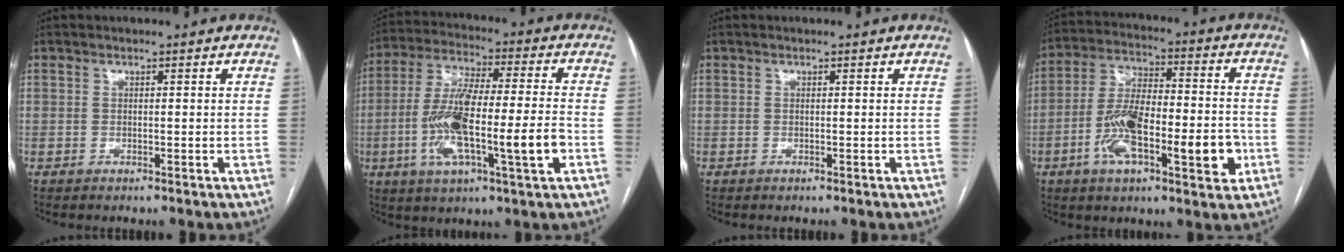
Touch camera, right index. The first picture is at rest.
{"total": 16.6, "force": [-4.1, 2.1, 15.9], "torque": [-0.305, 0.001, -0.070]}
{"total": 0.0}
{"total": 16.6, "force": [-5.1, 4.8, 15.1], "torque": [-0.262, 0.017, -0.082]}